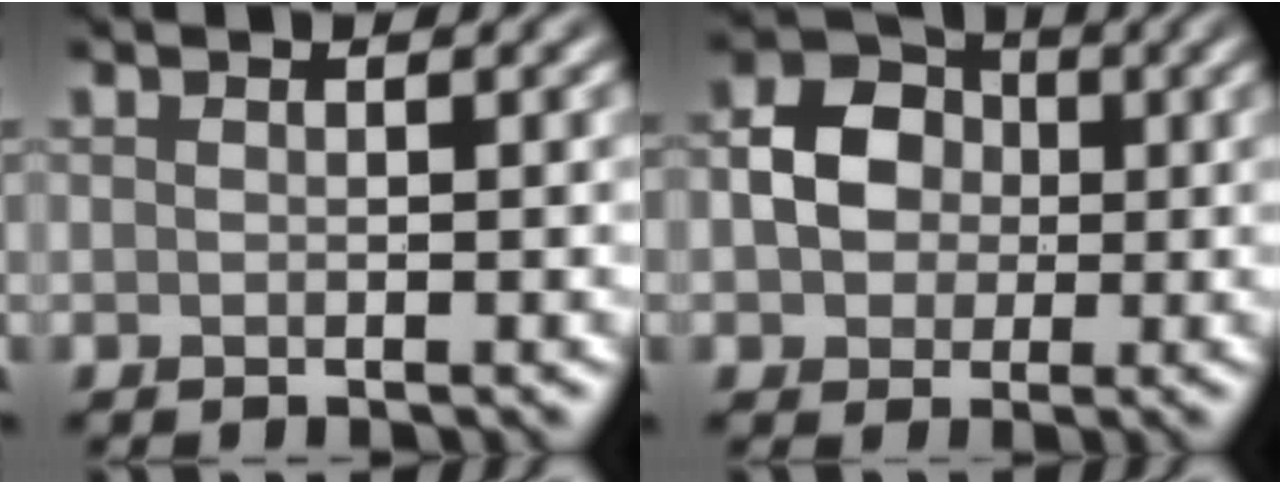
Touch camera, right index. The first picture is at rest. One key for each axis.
{"total": 5.3, "fx": 0.0, "fy": 4.3, "fz": 3.1, "tx": -0.049, "ty": 0.011, "tz": -0.013}